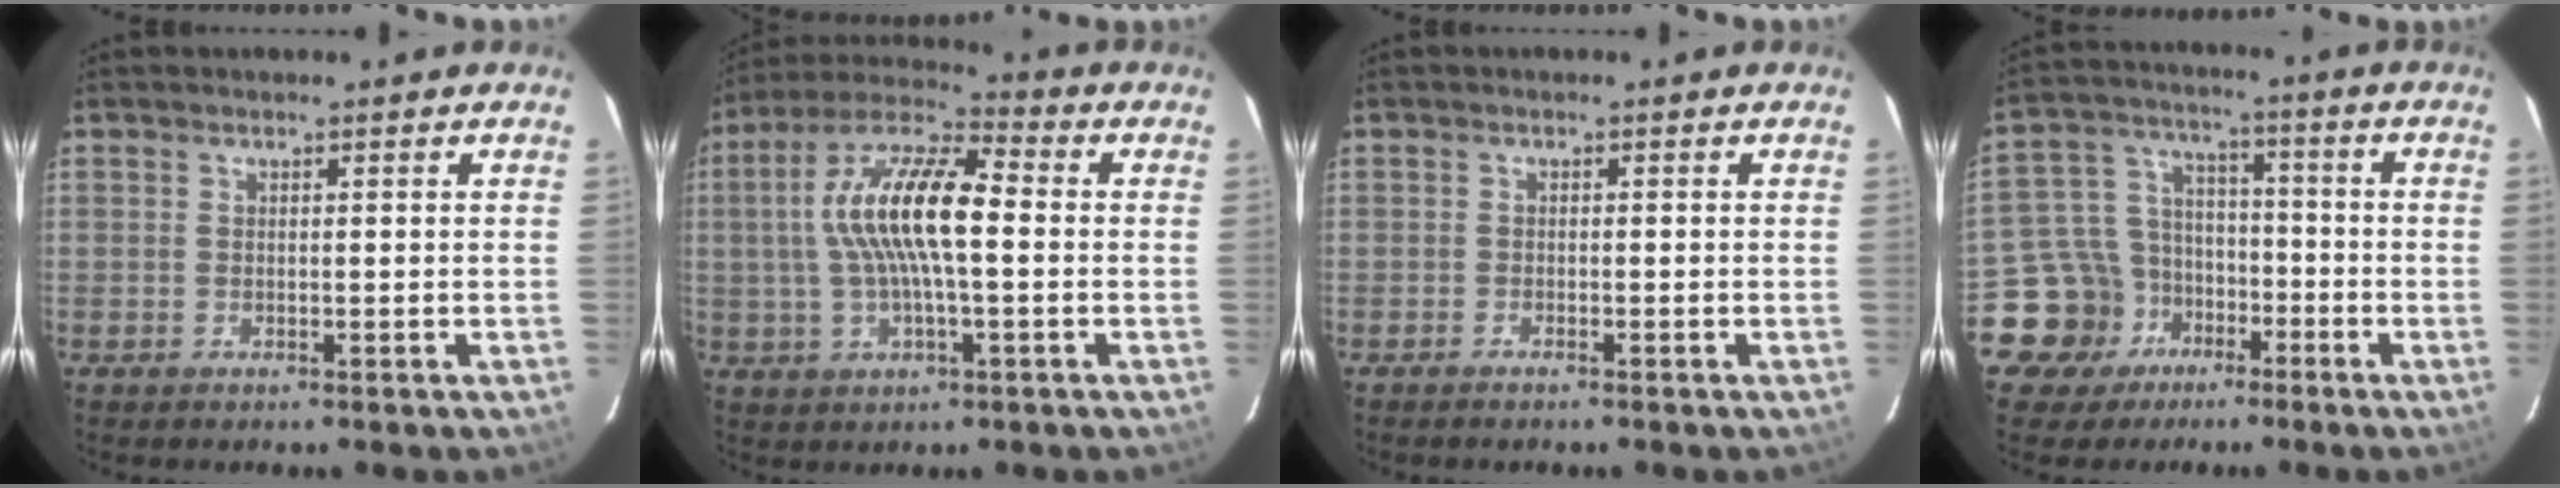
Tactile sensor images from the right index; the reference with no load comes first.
{"total": 14.8, "force": [0.4, 4.5, 14.1], "torque": [-0.270, 0.018, -0.002]}
{"total": 1.0, "force": [-0.9, 0.1, 0.4], "torque": [-0.015, 0.000, -0.020]}
{"total": 11.6, "force": [-6.6, 9.3, 2.1], "torque": [-0.070, 0.041, -0.103]}